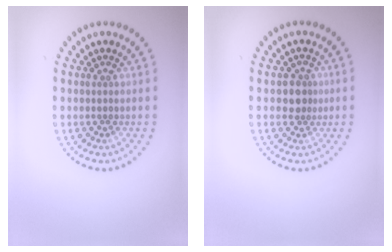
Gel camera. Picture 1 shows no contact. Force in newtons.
{"total": 1.9, "press": 1.7, "slide": 0.9}